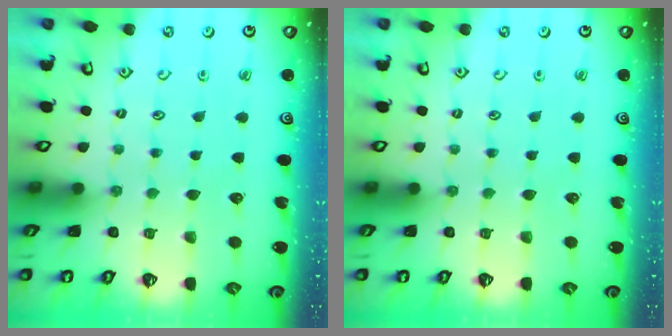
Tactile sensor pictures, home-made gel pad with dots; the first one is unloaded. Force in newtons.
{"total": 0.0}